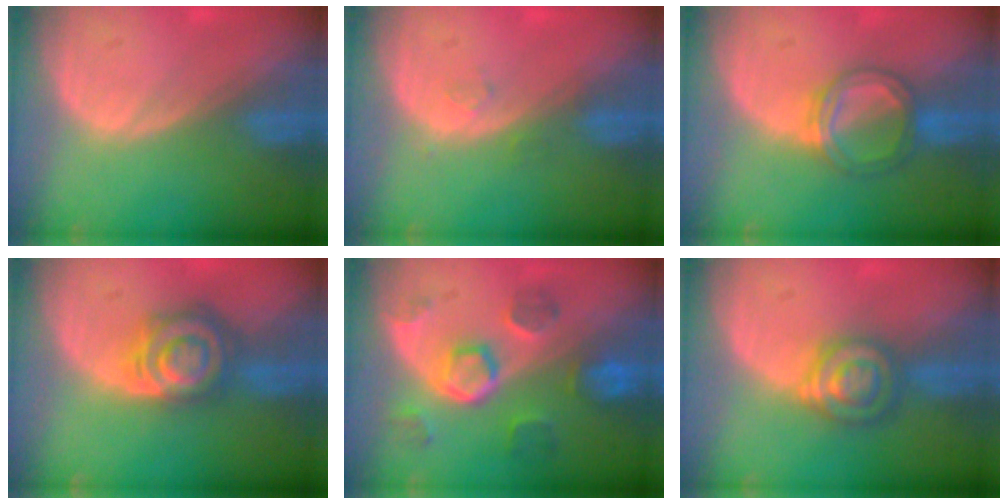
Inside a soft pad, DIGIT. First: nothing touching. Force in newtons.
{"total": 1.4, "press": 1.3, "slide": 0.6}
{"total": 5.5, "press": 5.2, "slide": 1.8}
{"total": 7.6, "press": 6.9, "slide": 3.2}
{"total": 8.6, "press": 7.7, "slide": 3.9}
{"total": 6.5, "press": 5.8, "slide": 2.9}